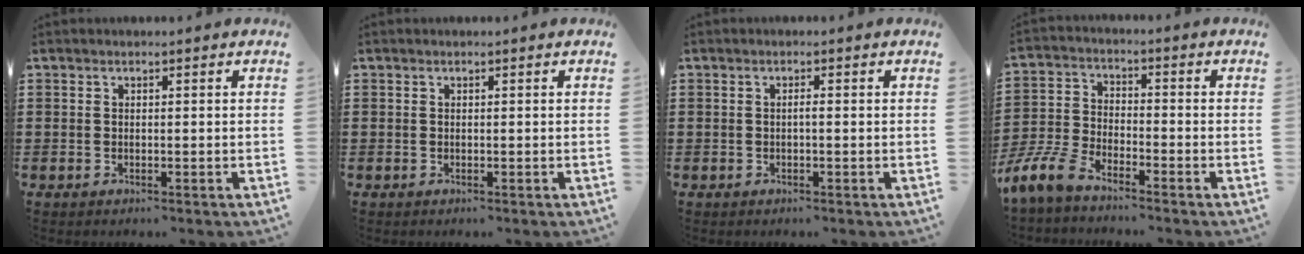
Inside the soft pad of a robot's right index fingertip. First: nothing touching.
{"total": 0.0}
{"total": 0.7, "force": [-0.2, 0.1, 0.7], "torque": [-0.013, -0.004, -0.003]}
{"total": 6.6, "force": [-5.7, 1.3, 3.1], "torque": [-0.097, -0.010, -0.119]}